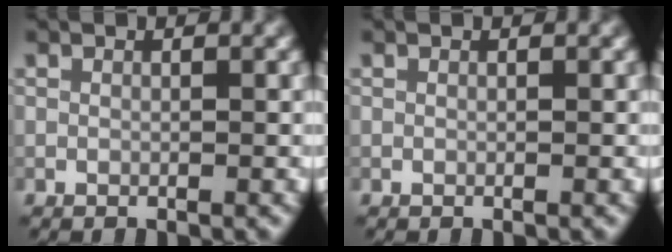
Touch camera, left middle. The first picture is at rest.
{"total": 0.0}